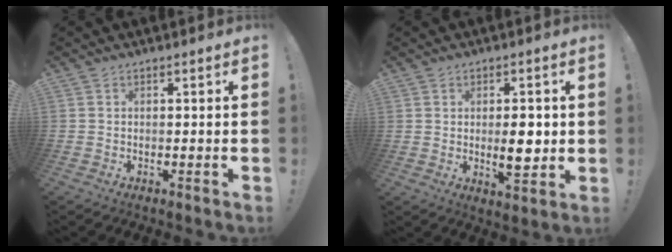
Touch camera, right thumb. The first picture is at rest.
{"total": 6.9, "force": [0.6, 4.9, 4.8], "torque": [-0.057, -0.004, 0.009]}